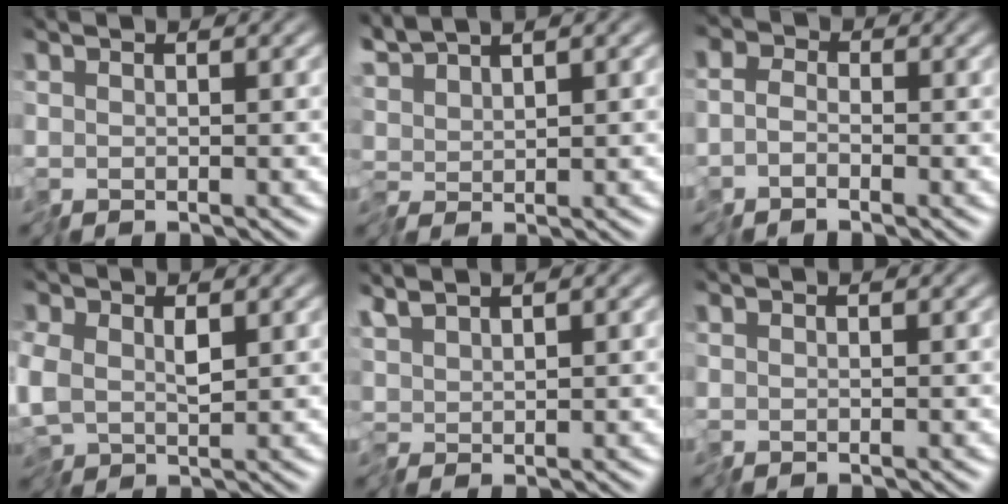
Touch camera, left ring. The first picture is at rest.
{"total": 2.7, "force": [2.4, 0.5, 1.2], "torque": [-0.034, 0.010, 0.048]}
{"total": 2.3, "force": [-1.5, 1.6, 0.7], "torque": [-0.007, -0.003, -0.038]}
{"total": 4.0, "force": [0.0, 2.7, 3.0], "torque": [-0.072, -0.010, 0.002]}
{"total": 1.6, "force": [1.5, 0.1, 0.6], "torque": [-0.022, 0.007, 0.033]}
{"total": 0.0}